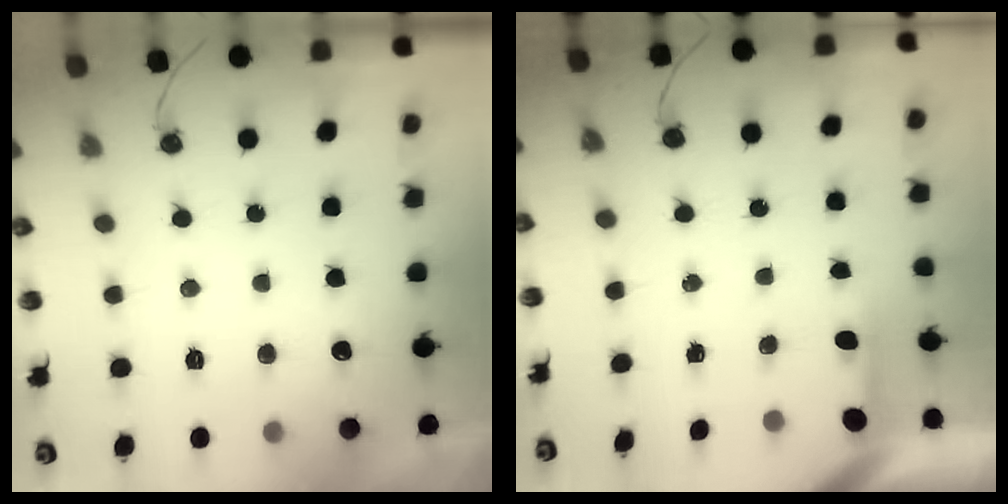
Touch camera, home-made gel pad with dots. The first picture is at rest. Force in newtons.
{"total": 2.7, "press": 2.7, "slide": 0.2}